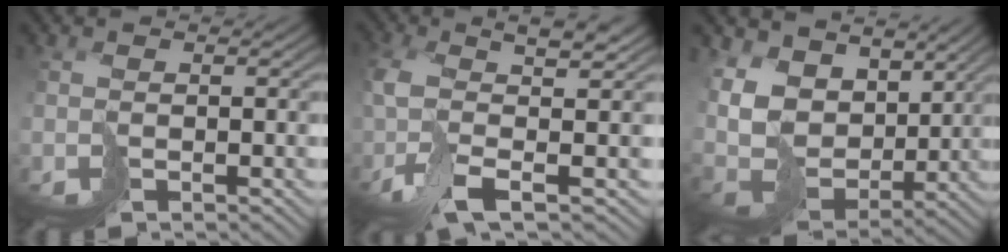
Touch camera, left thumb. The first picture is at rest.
{"total": 9.3, "force": [-1.0, 3.1, 8.7], "torque": [-0.172, 0.001, -0.029]}
{"total": 11.8, "force": [5.4, 8.2, 6.5], "torque": [-0.195, 0.005, 0.098]}